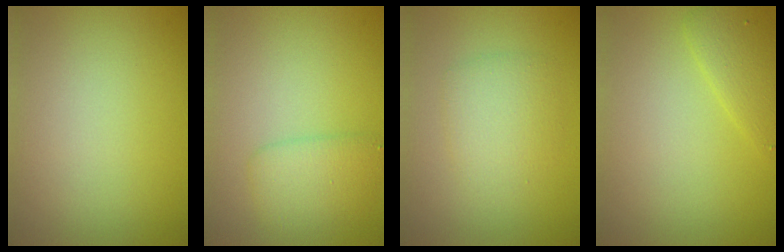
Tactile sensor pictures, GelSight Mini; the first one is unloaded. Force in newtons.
{"total": 2.8, "press": 2.8, "slide": 0.1}
{"total": 2.7, "press": 2.7, "slide": 0.1}
{"total": 2.0, "press": 2.0, "slide": 0.1}